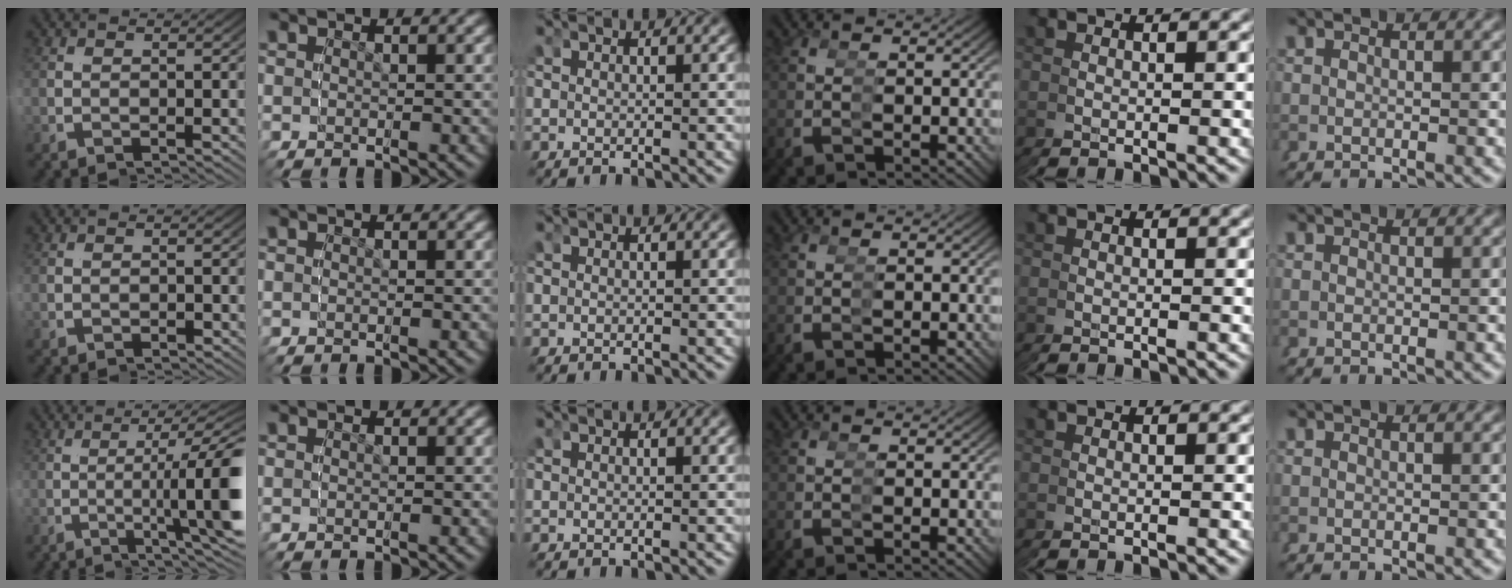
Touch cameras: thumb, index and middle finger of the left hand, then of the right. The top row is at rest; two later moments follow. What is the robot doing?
{"motion": "grasp_and_lifting", "object": "condiment"}